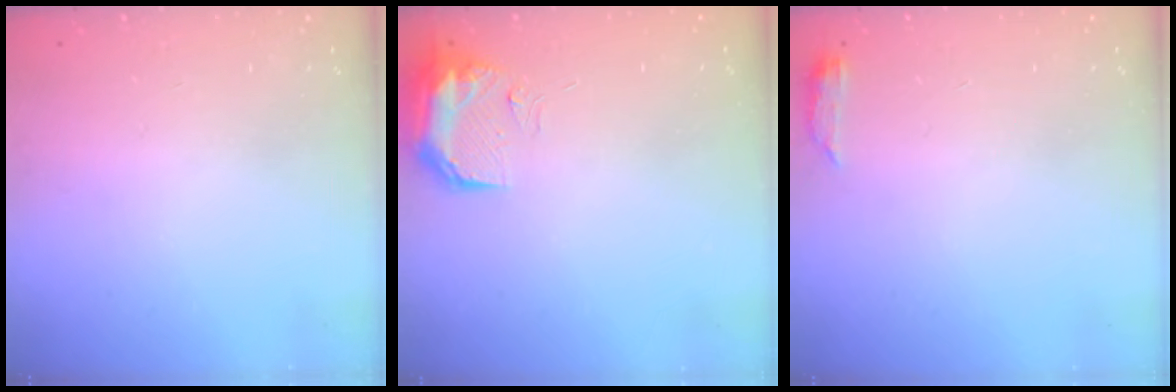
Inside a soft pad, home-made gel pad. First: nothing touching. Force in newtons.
{"total": 9.0, "press": 9.0, "slide": 0.9}
{"total": 3.4, "press": 3.3, "slide": 0.5}